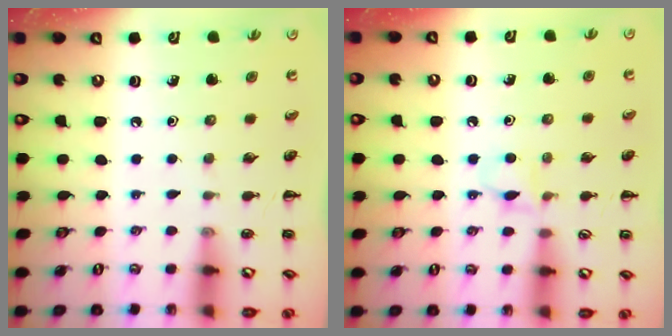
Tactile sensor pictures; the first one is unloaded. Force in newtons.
{"total": 4.4, "press": 4.0, "slide": 1.7}